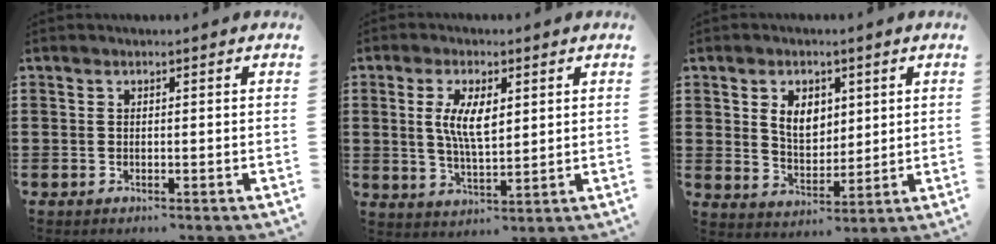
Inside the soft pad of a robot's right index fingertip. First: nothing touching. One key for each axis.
{"total": 6.5, "fx": 1.4, "fy": 2.4, "fz": 5.8, "tx": -0.117, "ty": 0.006, "tz": 0.024}
{"total": 5.7, "fx": 1.8, "fy": 4.0, "fz": 3.6, "tx": -0.069, "ty": 0.007, "tz": 0.028}